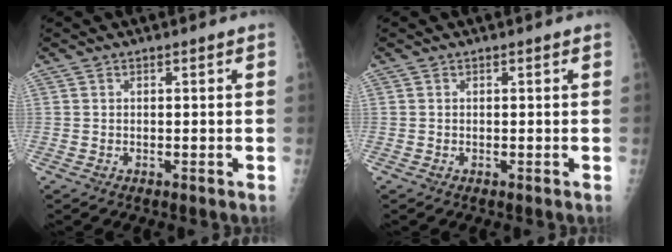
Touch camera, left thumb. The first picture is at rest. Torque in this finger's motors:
{"motor_torque": [-0.28, -0.06, -0.14, -0.06, 0.03]}